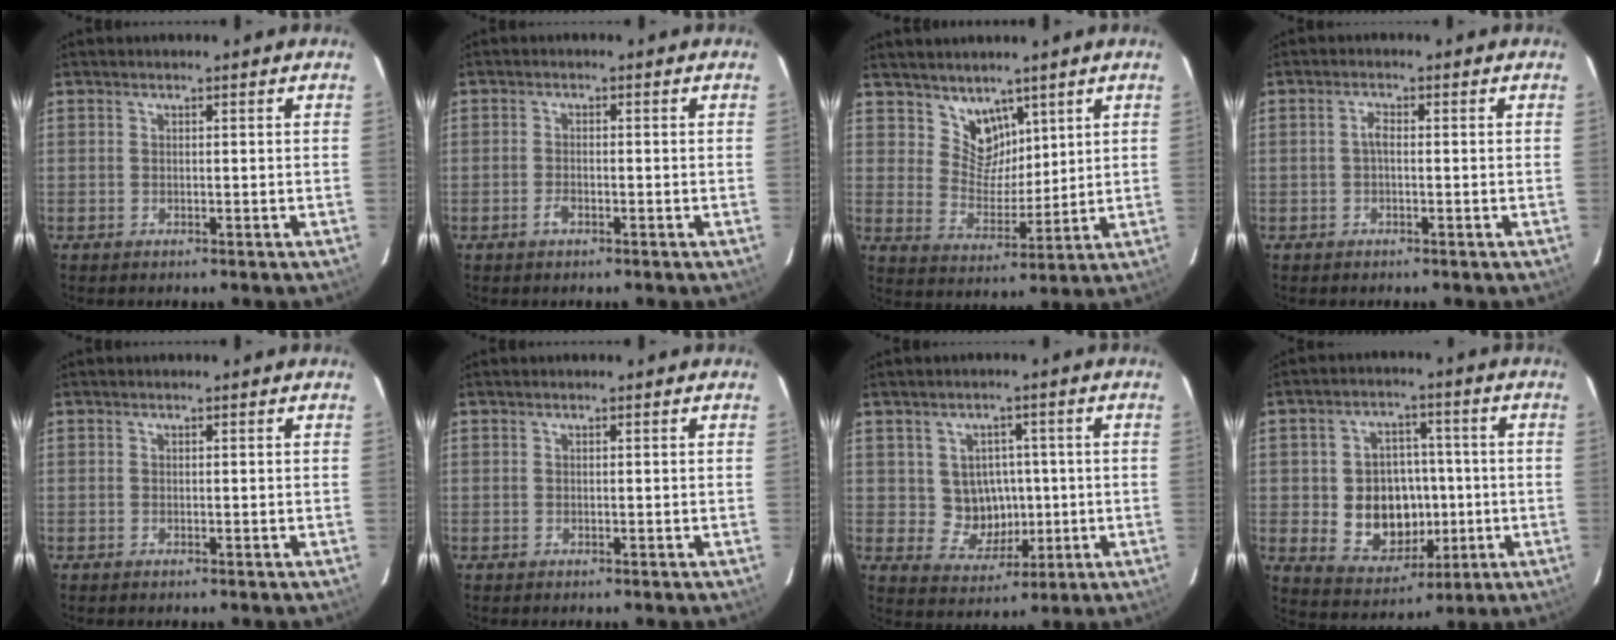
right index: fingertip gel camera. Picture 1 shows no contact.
{"total": 1.9, "force": [-1.2, 0.8, 1.2], "torque": [-0.027, 0.001, -0.022]}
{"total": 7.0, "force": [5.0, 4.5, 1.7], "torque": [-0.019, 0.001, 0.101]}
{"total": 1.4, "force": [-0.2, 0.6, 1.3], "torque": [-0.026, 0.008, -0.006]}
{"total": 0.0}
{"total": 0.0}
{"total": 7.9, "force": [0.2, 7.5, 2.4], "torque": [-0.054, 0.008, 0.022]}
{"total": 12.1, "force": [-1.4, 10.2, 6.4], "torque": [-0.143, 0.009, 0.001]}